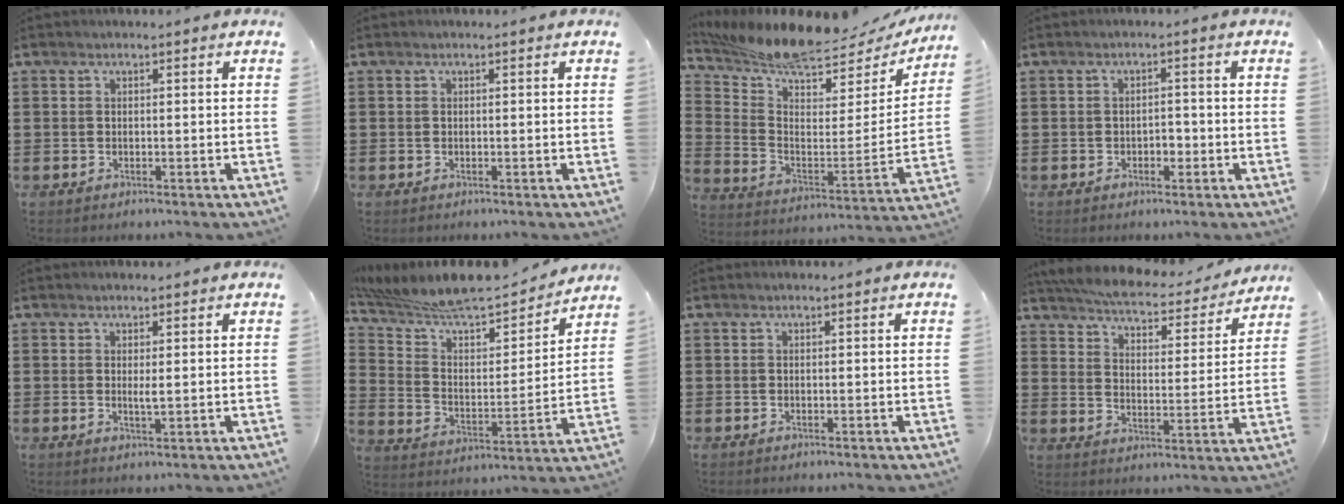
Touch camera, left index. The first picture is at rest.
{"total": 0.0}
{"total": 8.6, "force": [8.0, 0.3, 3.3], "torque": [-0.094, -0.071, 0.134]}
{"total": 1.7, "force": [-0.7, 1.1, 1.1], "torque": [-0.025, 0.003, -0.017]}
{"total": 1.7, "force": [0.3, 0.2, 1.6], "torque": [-0.033, -0.003, 0.006]}
{"total": 9.1, "force": [8.3, 1.8, 3.1], "torque": [-0.101, -0.063, 0.140]}
{"total": 0.0}
{"total": 5.4, "force": [5.1, 0.6, 1.6], "torque": [-0.059, -0.035, 0.084]}